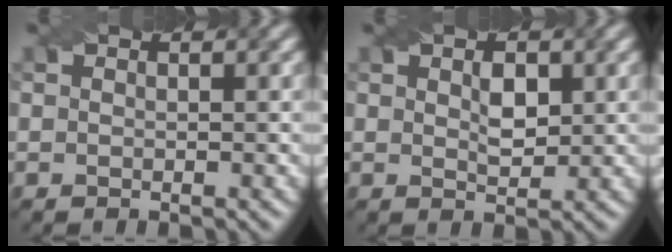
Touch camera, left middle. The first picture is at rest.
{"total": 2.3, "force": [0.7, 1.2, 1.8], "torque": [-0.032, -0.001, 0.015]}